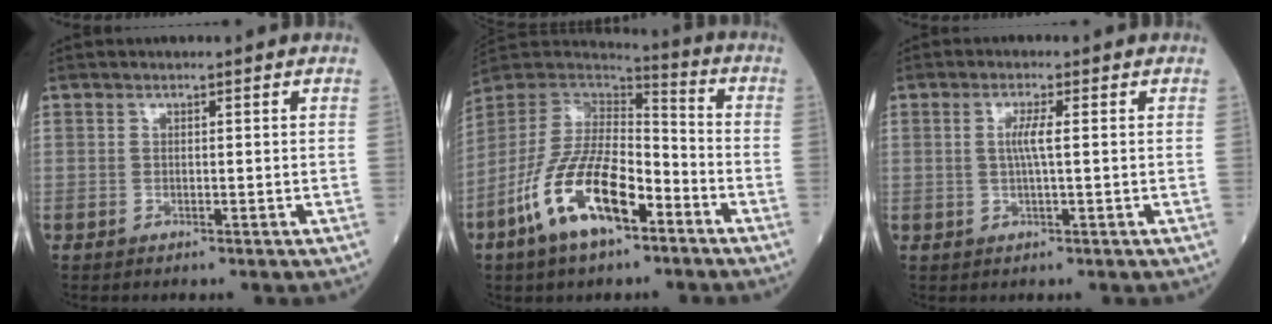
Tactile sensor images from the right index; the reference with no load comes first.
{"total": 16.0, "force": [-7.8, 5.9, 12.6], "torque": [-0.254, -0.001, -0.146]}
{"total": 2.8, "force": [0.3, -0.1, 2.8], "torque": [-0.057, -0.001, 0.004]}